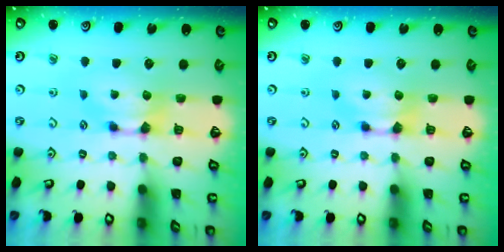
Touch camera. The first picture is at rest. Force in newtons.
{"total": 0.0}